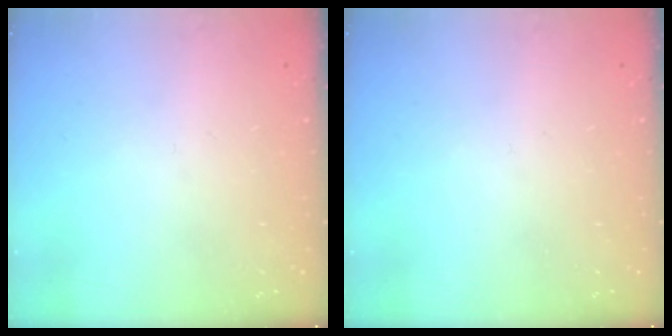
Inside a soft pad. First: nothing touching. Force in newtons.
{"total": 0.0}